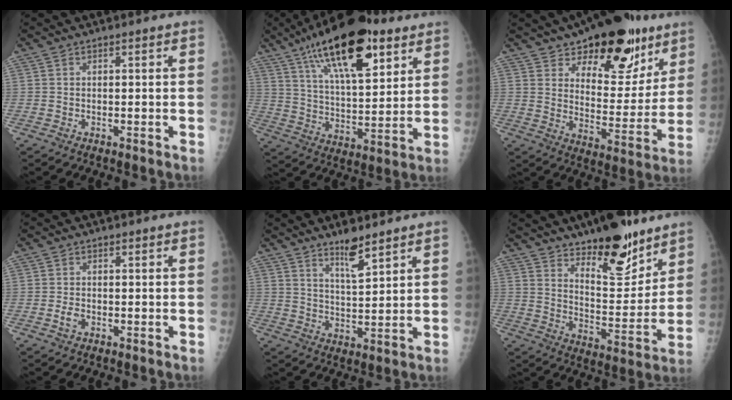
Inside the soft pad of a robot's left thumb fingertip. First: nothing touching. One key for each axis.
{"total": 22.5, "fx": 12.4, "fy": 8.8, "fz": 16.6, "tx": -0.248, "ty": -0.035, "tz": 0.209}
{"total": 20.9, "fx": 12.6, "fy": 10.2, "fz": 13.2, "tx": -0.130, "ty": -0.058, "tz": 0.191}
{"total": 1.8, "fx": -0.6, "fy": 1.2, "fz": 1.1, "tx": -0.018, "ty": 0.002, "tz": -0.012}
{"total": 6.2, "fx": 4.6, "fy": 1.2, "fz": 3.9, "tx": -0.060, "ty": -0.038, "tz": 0.082}
{"total": 16.0, "fx": 11.4, "fy": 6.0, "fz": 9.5, "tx": -0.093, "ty": -0.088, "tz": 0.184}